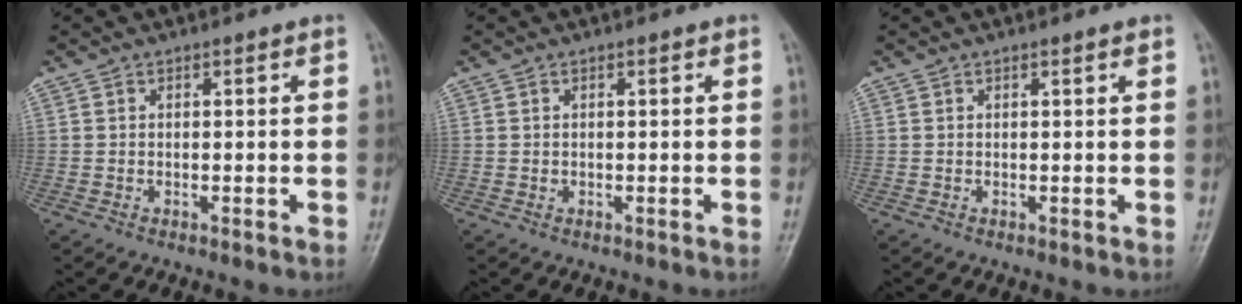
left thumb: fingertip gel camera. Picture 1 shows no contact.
{"total": 0.6, "force": [0.2, 0.4, 0.4], "torque": [0.000, 0.001, 0.003]}
{"total": 0.8, "force": [0.6, 0.0, 0.6], "torque": [-0.008, -0.001, 0.007]}